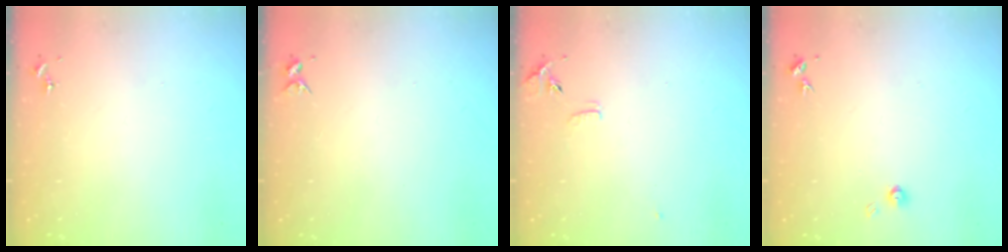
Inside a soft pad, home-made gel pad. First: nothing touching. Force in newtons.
{"total": 3.7, "press": 3.6, "slide": 0.4}
{"total": 6.9, "press": 6.9, "slide": 0.6}
{"total": 4.3, "press": 4.3, "slide": 0.3}